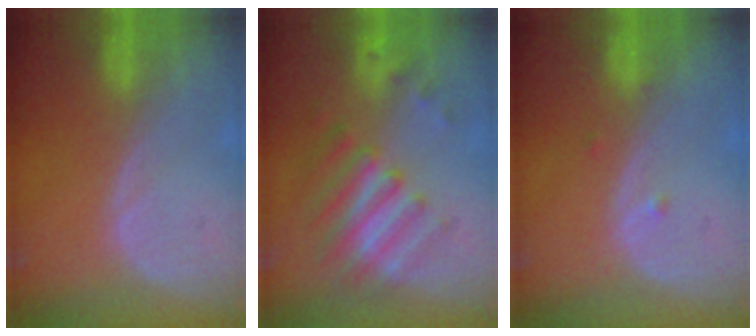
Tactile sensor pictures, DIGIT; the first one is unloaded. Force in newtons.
{"total": 8.0, "press": 7.2, "slide": 3.6}
{"total": 0.9, "press": 0.7, "slide": 0.5}